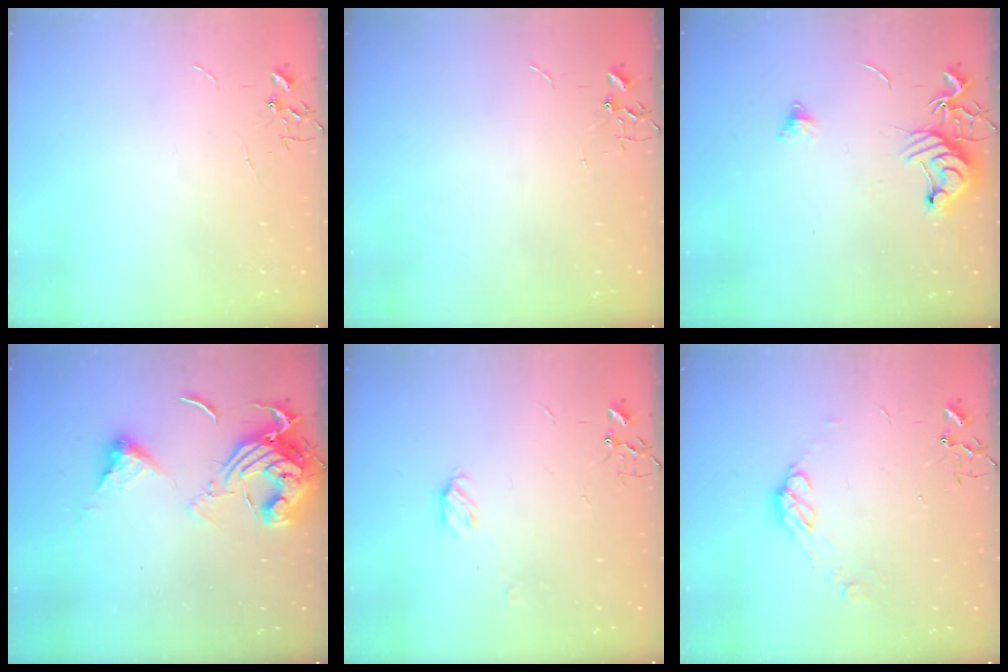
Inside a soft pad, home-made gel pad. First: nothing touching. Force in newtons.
{"total": 0.0}
{"total": 9.6, "press": 9.6, "slide": 0.9}
{"total": 16.5, "press": 16.4, "slide": 1.9}
{"total": 5.4, "press": 5.4, "slide": 0.7}
{"total": 6.9, "press": 6.9, "slide": 0.5}